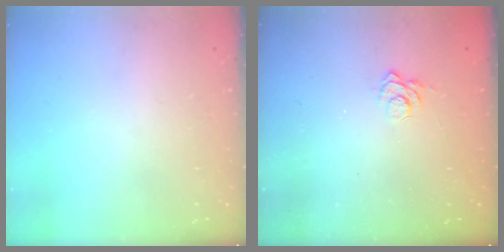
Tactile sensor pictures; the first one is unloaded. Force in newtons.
{"total": 2.8, "press": 2.4, "slide": 1.4}